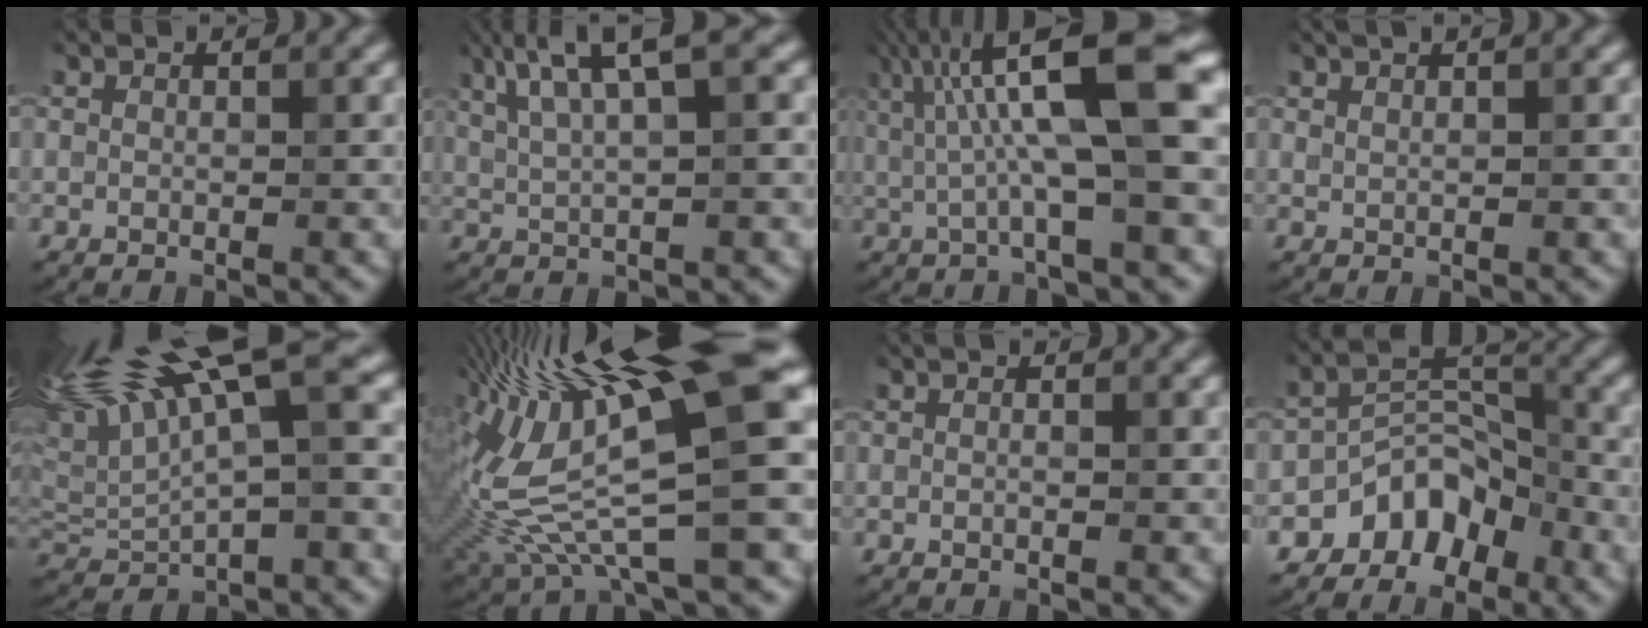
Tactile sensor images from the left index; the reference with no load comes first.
{"total": 6.9, "force": [3.6, 1.5, 5.7], "torque": [-0.095, 0.016, 0.067]}
{"total": 11.8, "force": [2.6, 2.5, 11.2], "torque": [-0.179, 0.012, 0.042]}
{"total": 1.5, "force": [1.2, 0.4, 0.8], "torque": [-0.015, -0.002, 0.019]}
{"total": 12.7, "force": [5.4, 3.6, 10.9], "torque": [-0.208, 0.021, 0.093]}
{"total": 16.6, "force": [3.0, 3.8, 15.9], "torque": [-0.301, -0.008, 0.066]}
{"total": 0.7, "force": [0.1, 0.1, 0.6], "torque": [-0.007, -0.009, 0.000]}
{"total": 4.7, "force": [-3.1, 3.0, 1.9], "torque": [-0.013, 0.009, -0.059]}